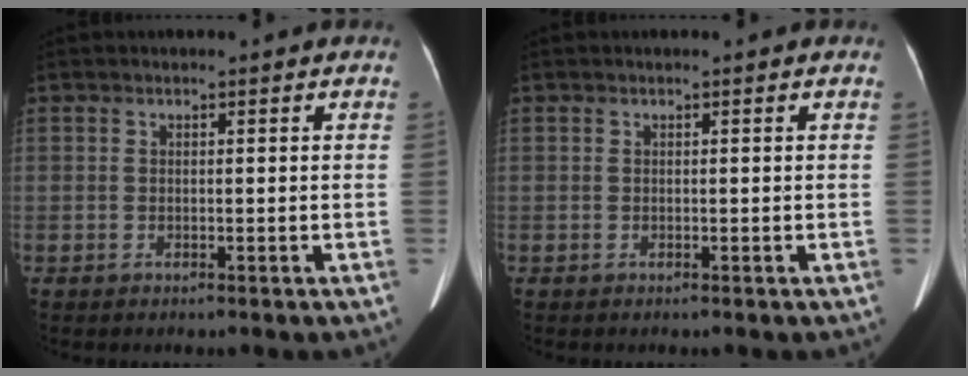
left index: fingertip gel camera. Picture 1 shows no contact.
{"total": 0.0}